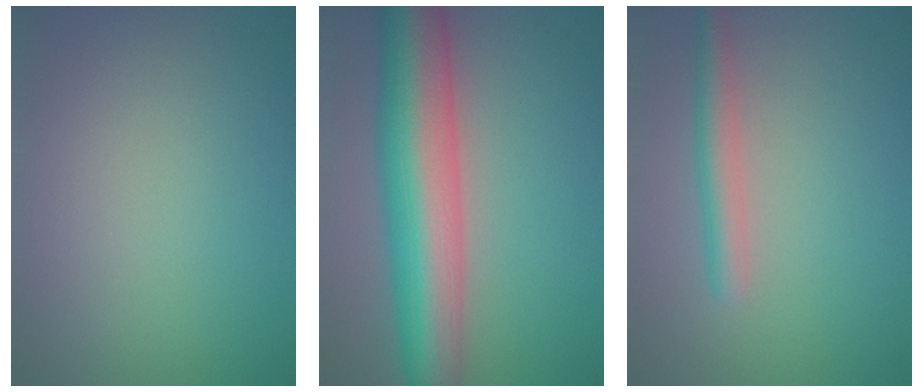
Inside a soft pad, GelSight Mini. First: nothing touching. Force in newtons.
{"total": 10.9, "press": 10.9, "slide": 0.1}
{"total": 2.7, "press": 2.7, "slide": 0.3}